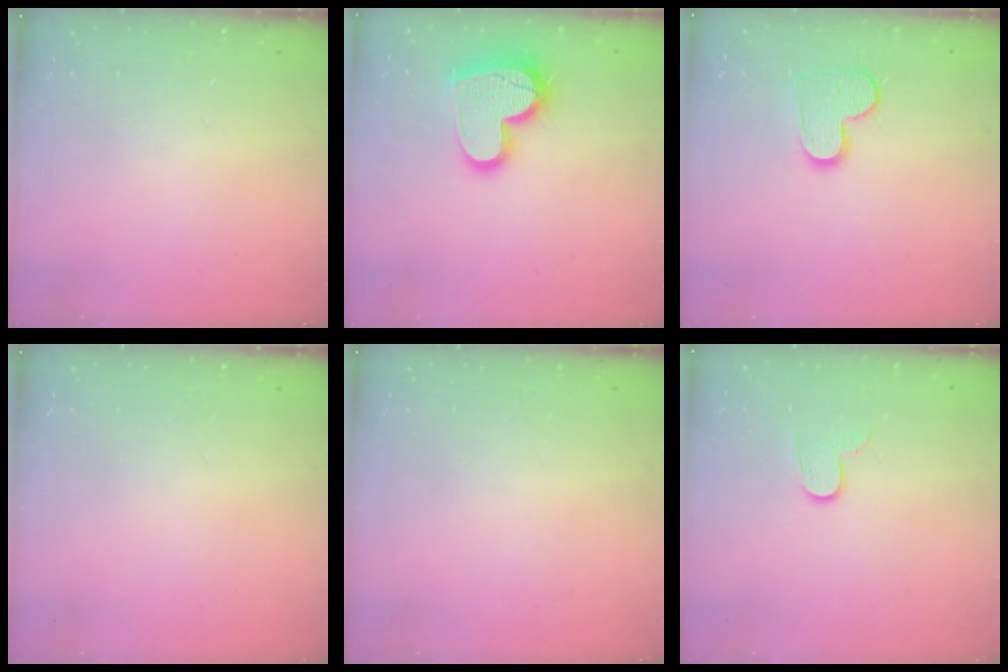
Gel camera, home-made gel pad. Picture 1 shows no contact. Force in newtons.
{"total": 16.6, "press": 16.5, "slide": 1.6}
{"total": 9.7, "press": 9.7, "slide": 0.5}
{"total": 0.0}
{"total": 0.0}
{"total": 6.1, "press": 6.1, "slide": 0.6}